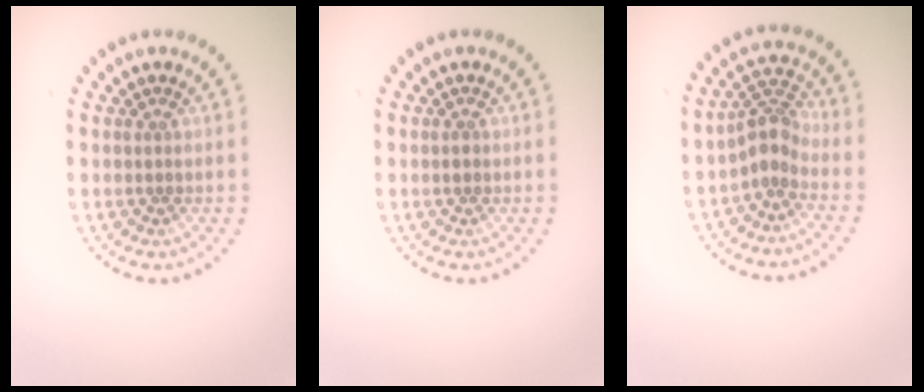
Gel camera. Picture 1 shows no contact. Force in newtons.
{"total": 0.7, "press": 0.7, "slide": 0.0}
{"total": 2.7, "press": 2.2, "slide": 1.7}